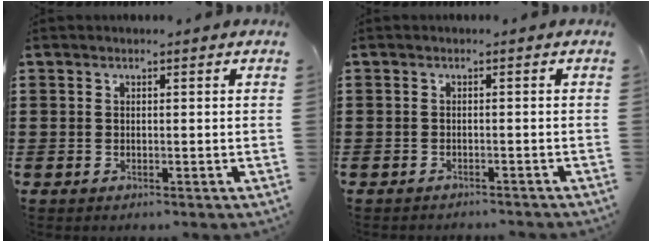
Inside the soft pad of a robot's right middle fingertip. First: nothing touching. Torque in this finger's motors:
{"motor_torque": [0.08, -0.37, 0.04, 0.01]}